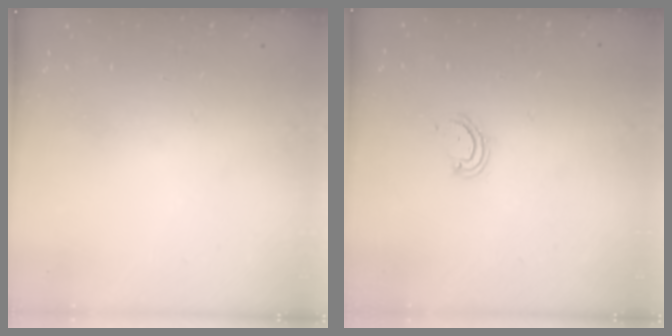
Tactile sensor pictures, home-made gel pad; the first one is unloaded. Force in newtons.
{"total": 3.9, "press": 3.9, "slide": 0.4}